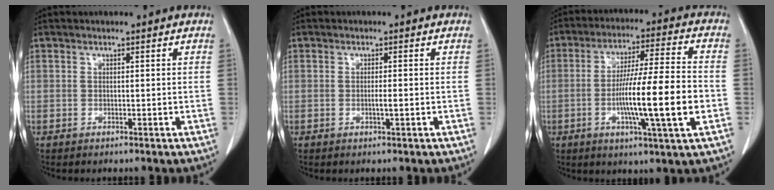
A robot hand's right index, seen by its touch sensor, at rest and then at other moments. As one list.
[{"total": 1.1, "force": [-0.3, -0.1, 1.1], "torque": [-0.023, 0.000, -0.003]}, {"total": 14.6, "force": [-3.3, 0.2, 14.2], "torque": [-0.246, -0.003, -0.057]}]